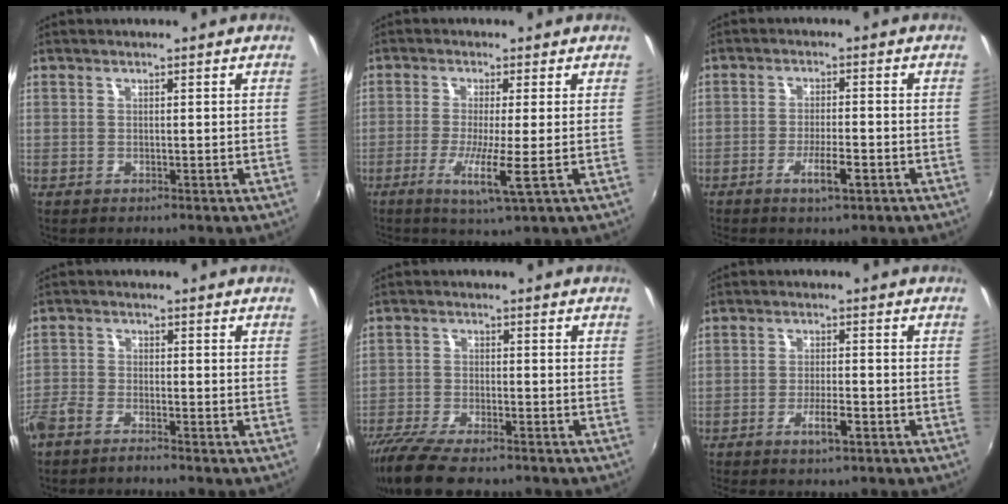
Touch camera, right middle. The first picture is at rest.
{"total": 5.8, "force": [-1.8, -1.0, 5.4], "torque": [-0.120, -0.015, -0.040]}
{"total": 4.7, "force": [-2.6, 0.7, 3.9], "torque": [-0.080, -0.006, -0.044]}
{"total": 4.8, "force": [-4.1, 1.1, 2.2], "torque": [-0.064, -0.010, -0.083]}
{"total": 12.2, "force": [-10.0, 2.9, 6.5], "torque": [-0.151, -0.043, -0.175]}
{"total": 3.9, "force": [-2.5, 0.5, 2.9], "torque": [-0.064, -0.002, -0.044]}